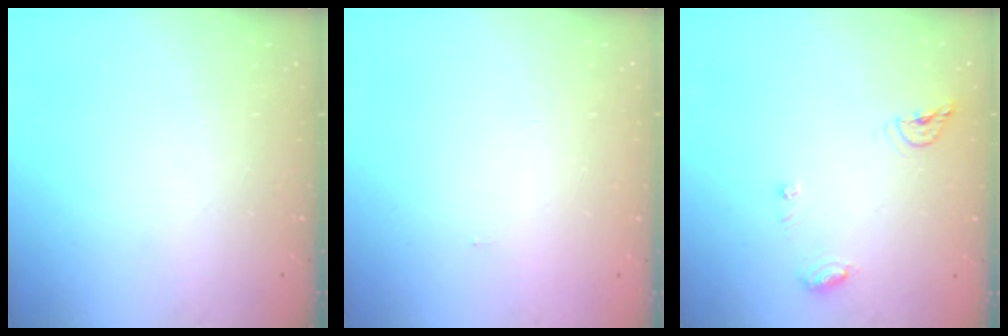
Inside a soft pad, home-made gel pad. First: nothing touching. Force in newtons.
{"total": 6.0, "press": 0.9, "slide": 5.9}
{"total": 7.4, "press": 7.4, "slide": 0.5}